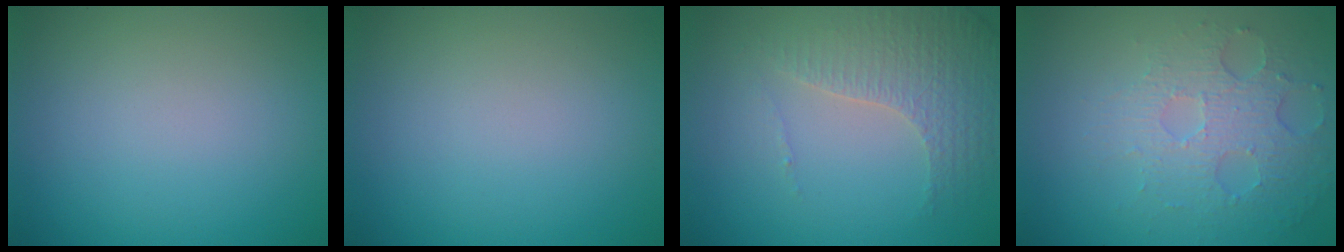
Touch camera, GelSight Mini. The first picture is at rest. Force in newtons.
{"total": 0.0}
{"total": 4.3, "press": 3.0, "slide": 3.1}
{"total": 4.0, "press": 3.2, "slide": 2.5}